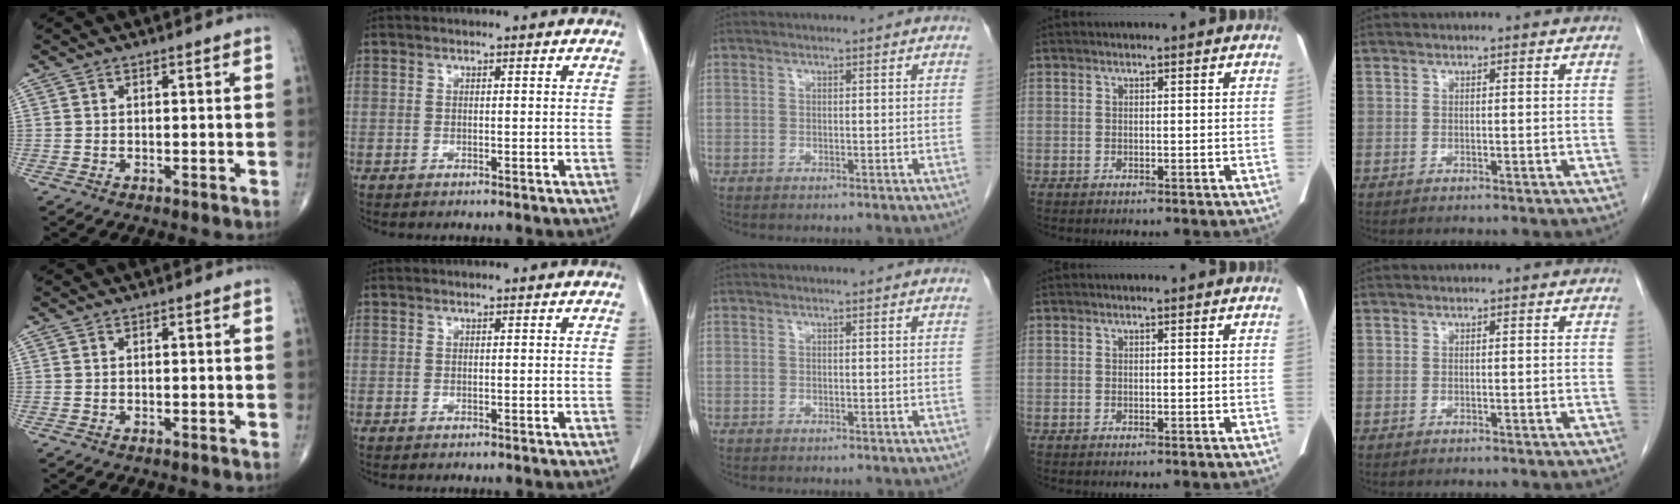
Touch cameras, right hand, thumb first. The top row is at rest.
{}